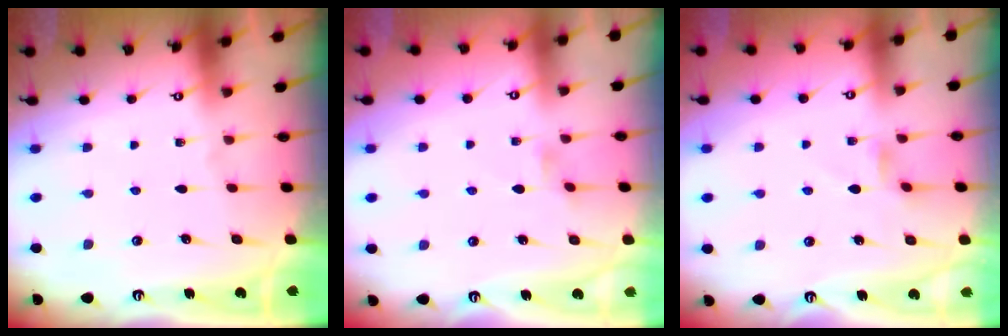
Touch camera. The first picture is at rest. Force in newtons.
{"total": 0.9, "press": 0.8, "slide": 0.3}
{"total": 2.7, "press": 2.7, "slide": 0.5}